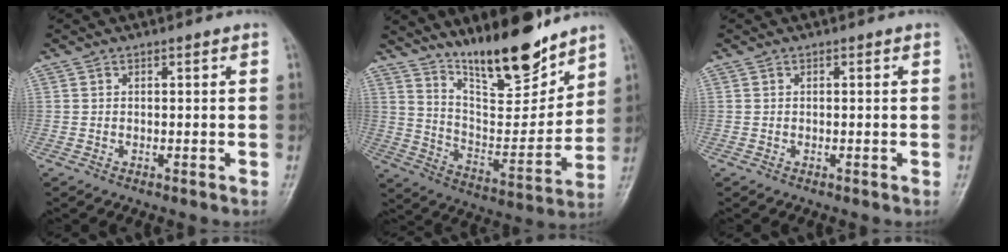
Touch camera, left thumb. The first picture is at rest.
{"total": 16.8, "force": [13.3, 4.4, 9.2], "torque": [-0.108, -0.093, 0.233]}
{"total": 0.0}